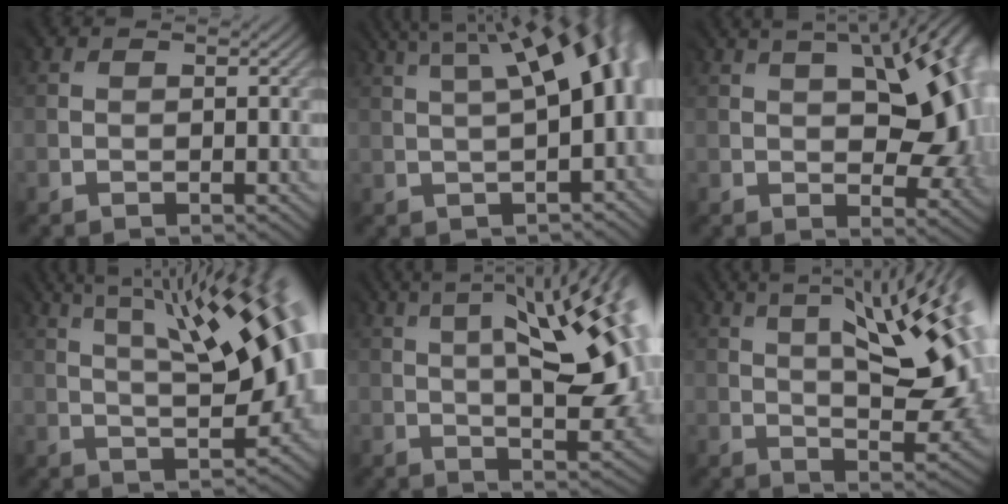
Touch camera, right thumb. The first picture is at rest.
{"total": 10.7, "force": [2.0, 3.7, 9.8], "torque": [-0.105, 0.039, 0.017]}
{"total": 15.0, "force": [2.7, 6.9, 13.1], "torque": [-0.173, 0.035, 0.043]}
{"total": 15.3, "force": [4.7, 5.0, 13.7], "torque": [-0.175, 0.049, 0.064]}
{"total": 15.1, "force": [3.4, 4.6, 14.0], "torque": [-0.197, 0.034, 0.058]}
{"total": 15.2, "force": [4.9, 4.4, 13.6], "torque": [-0.205, 0.035, 0.084]}